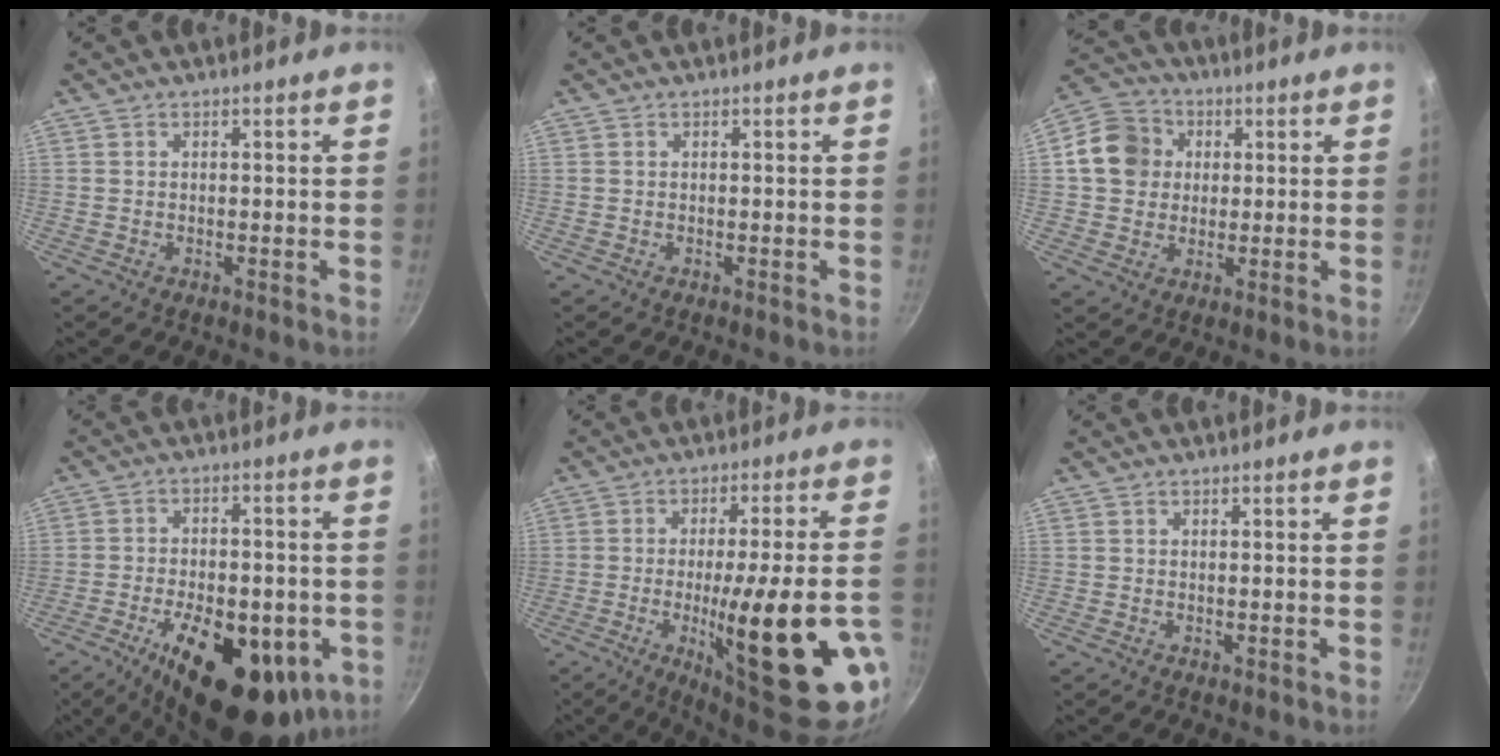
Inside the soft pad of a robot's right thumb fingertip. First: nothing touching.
{"total": 0.0}
{"total": 10.4, "force": [1.6, 9.3, 4.5], "torque": [-0.049, 0.015, 0.015]}
{"total": 22.4, "force": [-8.3, 11.1, 17.6], "torque": [-0.249, 0.007, -0.111]}
{"total": 26.7, "force": [-7.5, 5.5, 25.0], "torque": [-0.334, 0.003, -0.096]}
{"total": 0.0}